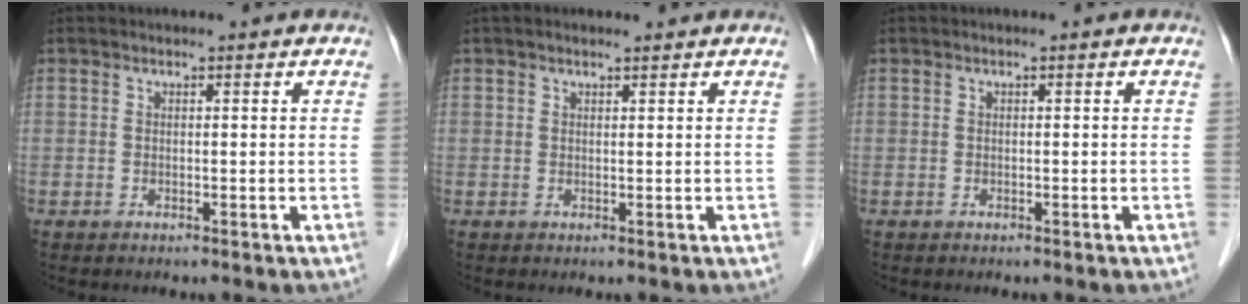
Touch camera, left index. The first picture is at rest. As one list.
[{"total": 1.9, "force": [1.6, 0.5, 0.9], "torque": [-0.012, 0.016, 0.025]}, {"total": 0.0}]